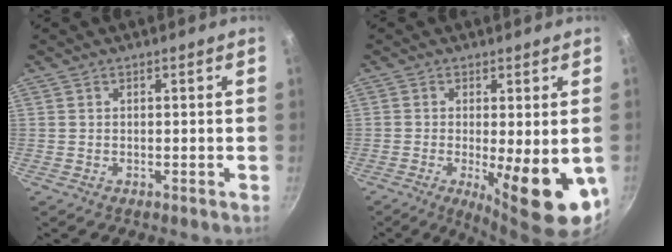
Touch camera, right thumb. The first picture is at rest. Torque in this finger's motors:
{"motor_torque": [0.00, 1.23, 0.85, 0.22, 0.33]}